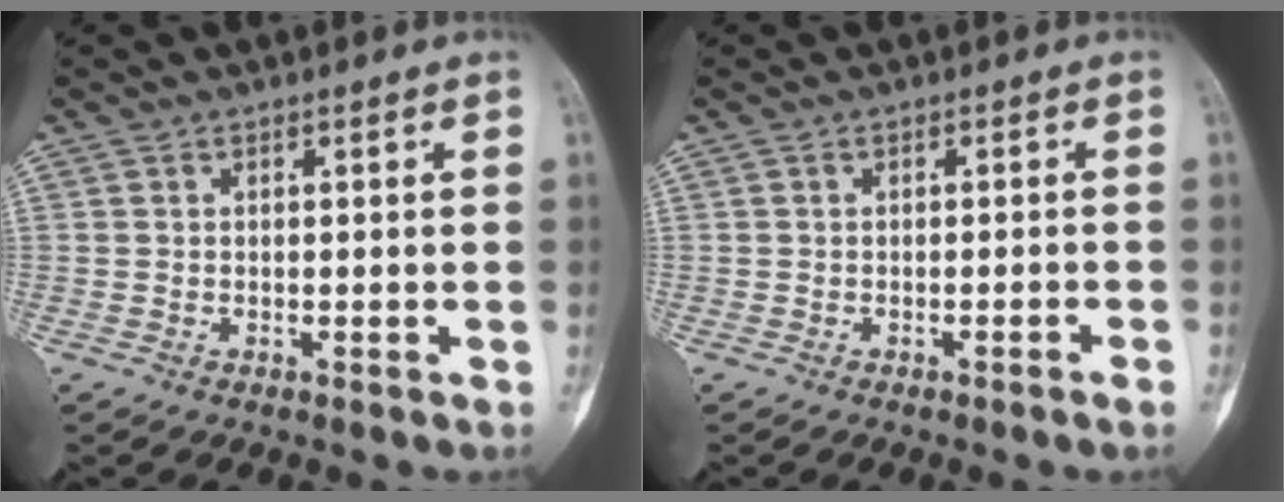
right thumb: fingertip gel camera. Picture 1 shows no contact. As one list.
[{"total": 1.4, "force": [-0.9, 0.0, 1.1], "torque": [-0.025, 0.006, -0.010]}]